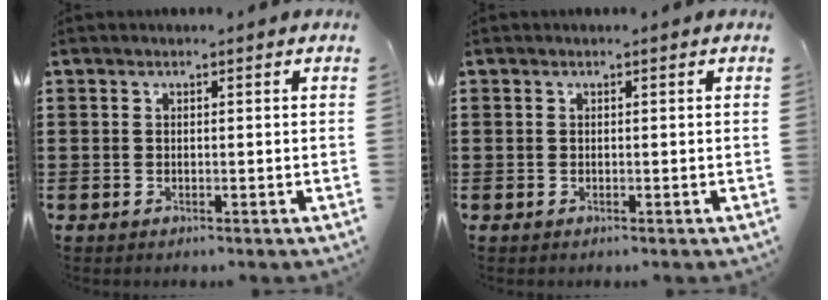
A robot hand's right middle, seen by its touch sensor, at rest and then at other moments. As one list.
[{"total": 0.0}]